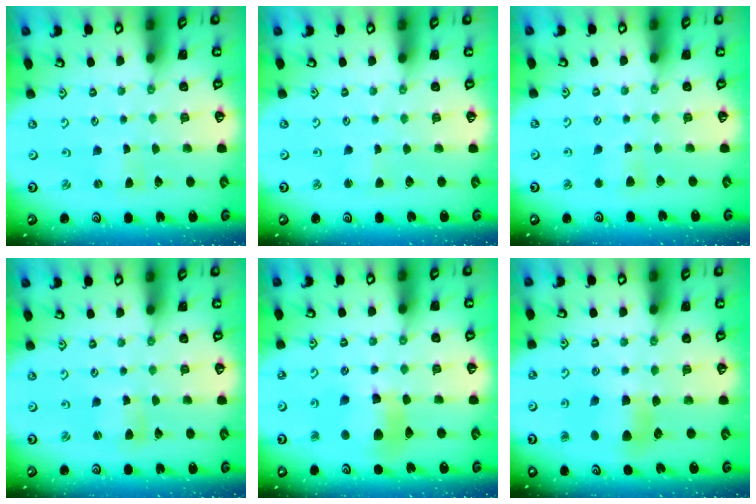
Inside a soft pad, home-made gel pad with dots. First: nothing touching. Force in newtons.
{"total": 2.0, "press": 2.0, "slide": 0.3}
{"total": 4.1, "press": 4.0, "slide": 0.9}
{"total": 2.8, "press": 2.8, "slide": 0.3}
{"total": 12.0, "press": 11.9, "slide": 1.4}
{"total": 6.1, "press": 6.1, "slide": 0.6}